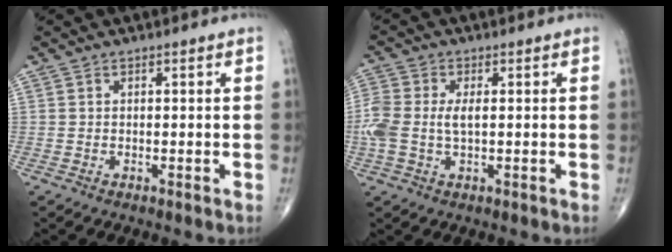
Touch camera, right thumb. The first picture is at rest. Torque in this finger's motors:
{"motor_torque": [0.21, -0.03, 0.43, 0.19, 0.06]}